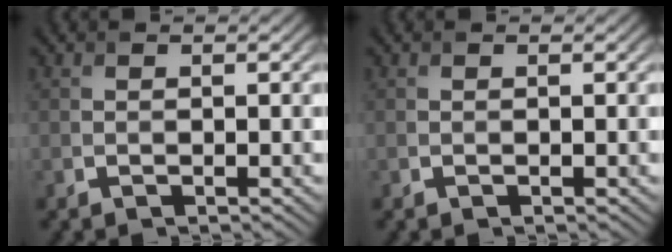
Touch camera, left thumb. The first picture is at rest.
{"total": 0.0}